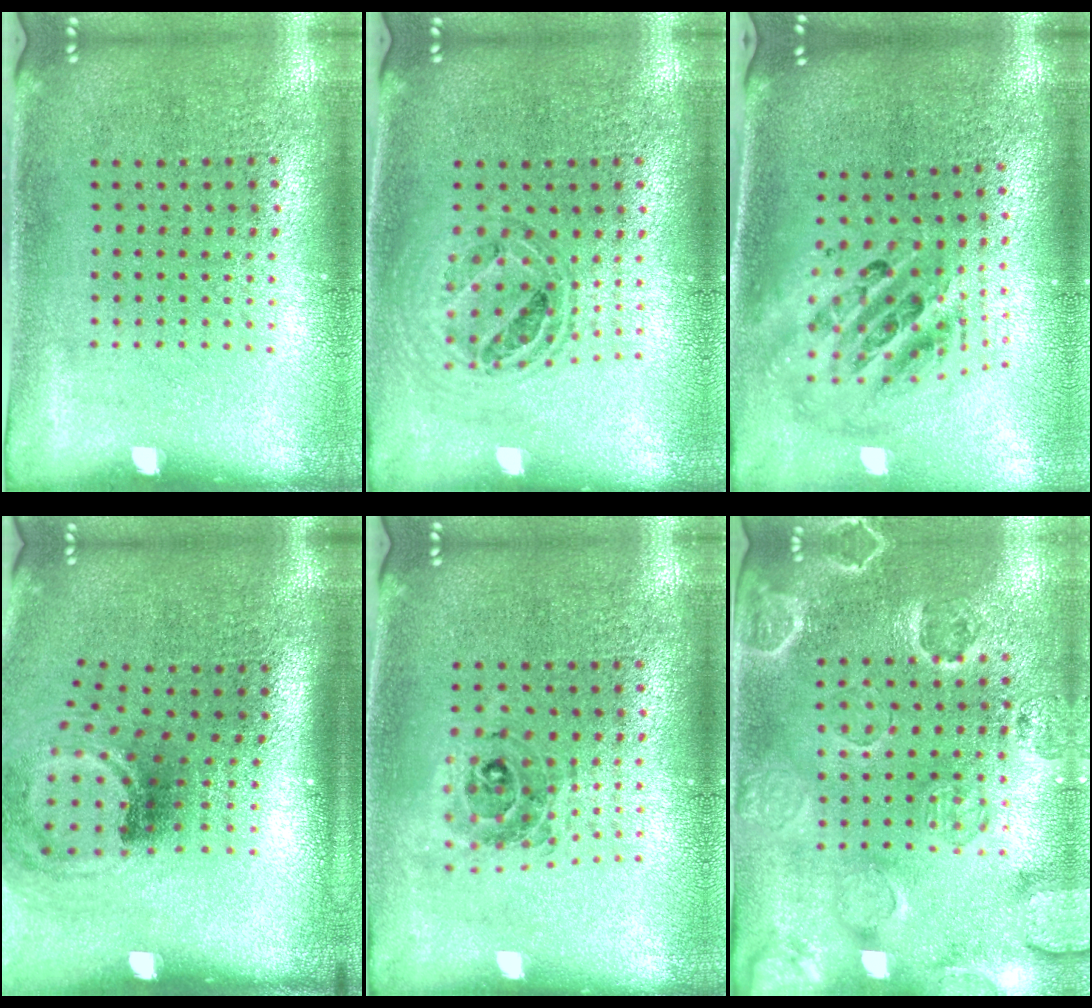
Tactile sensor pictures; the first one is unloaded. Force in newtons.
{"total": 0.8, "press": 0.8, "slide": 0.0}
{"total": 2.5, "press": 1.8, "slide": 1.8}
{"total": 1.8, "press": 1.1, "slide": 1.4}
{"total": 0.7, "press": 0.7, "slide": 0.2}
{"total": 2.5, "press": 2.2, "slide": 1.1}